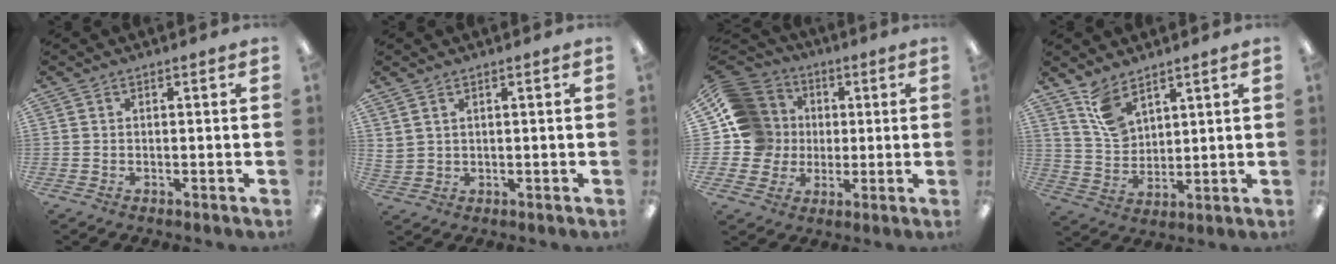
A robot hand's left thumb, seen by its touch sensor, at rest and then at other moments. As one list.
[{"total": 2.5, "force": [1.6, 1.5, 1.2], "torque": [-0.027, 0.001, 0.029]}, {"total": 14.7, "force": [1.4, 14.0, 4.3], "torque": [-0.094, 0.001, 0.038]}, {"total": 8.7, "force": [6.1, 4.7, 4.0], "torque": [-0.083, -0.021, 0.115]}]